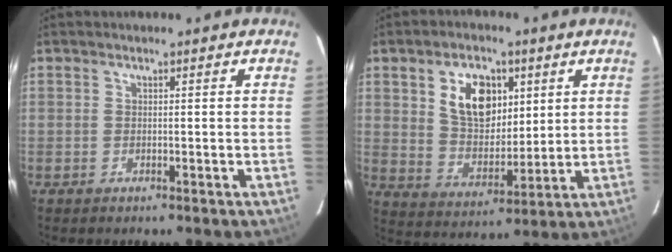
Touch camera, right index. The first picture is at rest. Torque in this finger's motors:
{"motor_torque": [0.44, 0.25, 0.36, 0.09]}